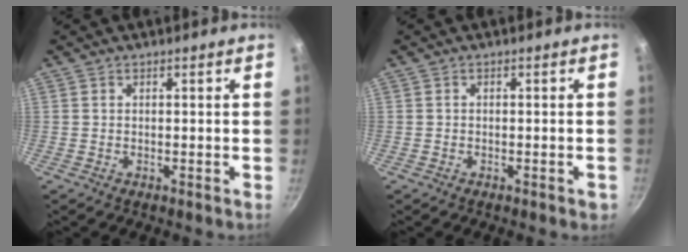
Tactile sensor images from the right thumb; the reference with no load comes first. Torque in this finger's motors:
{"motor_torque": [0.80, 0.16, -0.23, 0.12, 0.06]}